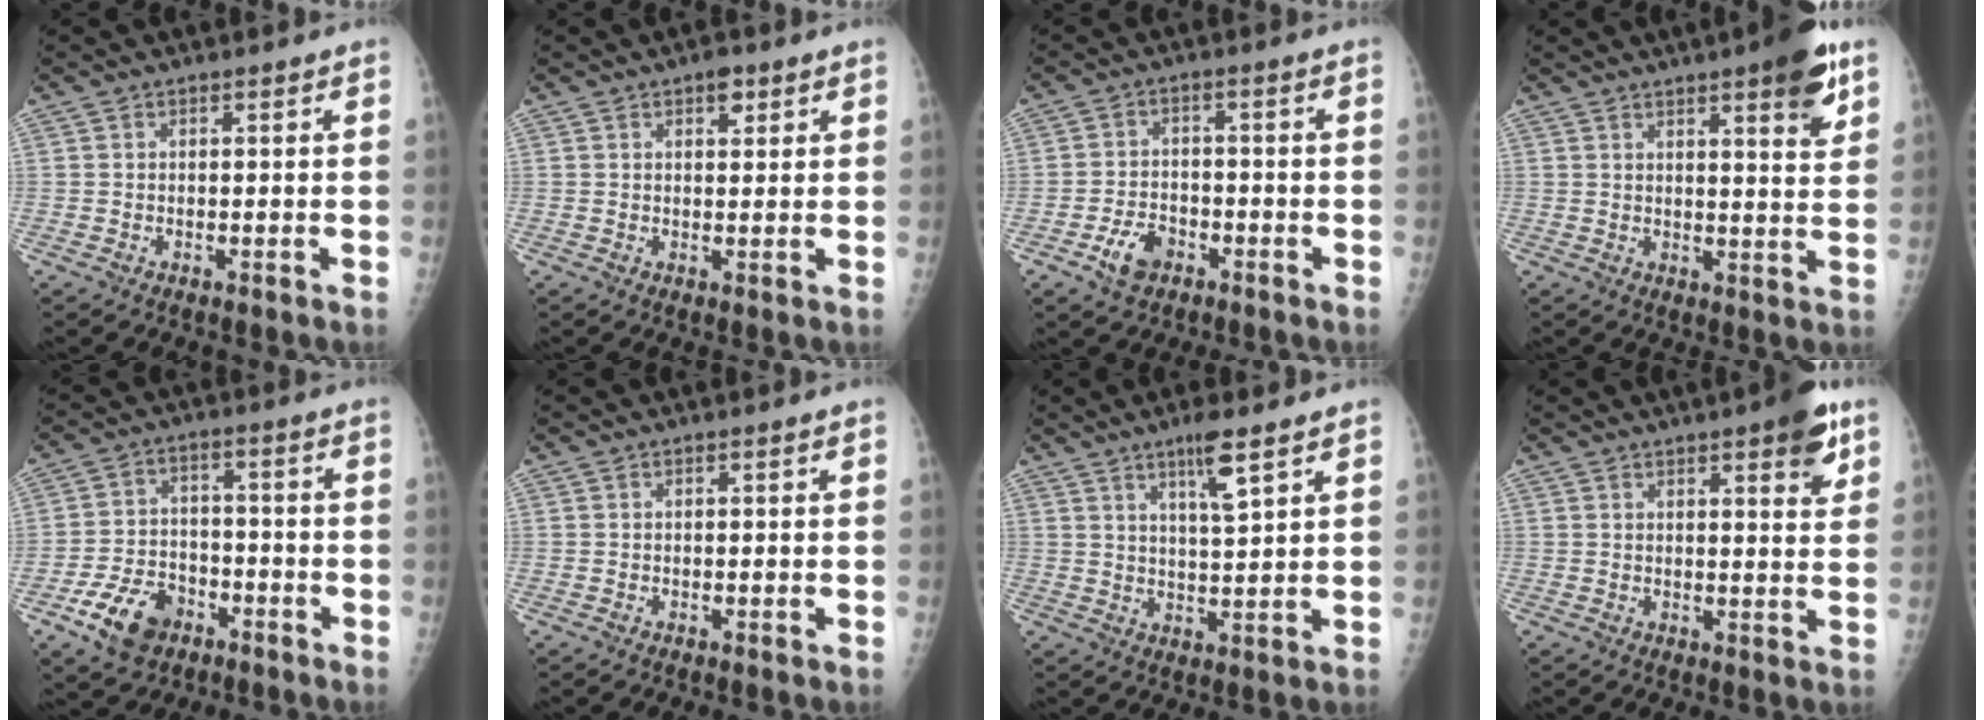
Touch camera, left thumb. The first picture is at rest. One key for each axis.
{"total": 2.8, "fx": 1.6, "fy": 1.4, "fz": 1.8, "tx": -0.014, "ty": -0.006, "tz": 0.021}
{"total": 5.6, "fx": -3.0, "fy": 3.6, "fz": 3.0, "tx": -0.048, "ty": 0.020, "tz": -0.052}
{"total": 9.7, "fx": 5.4, "fy": 2.1, "fz": 7.8, "tx": -0.089, "ty": -0.025, "tz": 0.066}
{"total": 9.9, "fx": -5.5, "fy": 6.7, "fz": 4.9, "tx": -0.072, "ty": 0.027, "tz": -0.093}
{"total": 0.0}
{"total": 6.3, "fx": 3.8, "fy": 0.6, "fz": 5.0, "tx": -0.090, "ty": -0.026, "tz": 0.071}
{"total": 7.3, "fx": 4.0, "fy": 2.0, "fz": 5.8, "tx": -0.061, "ty": -0.016, "tz": 0.047}